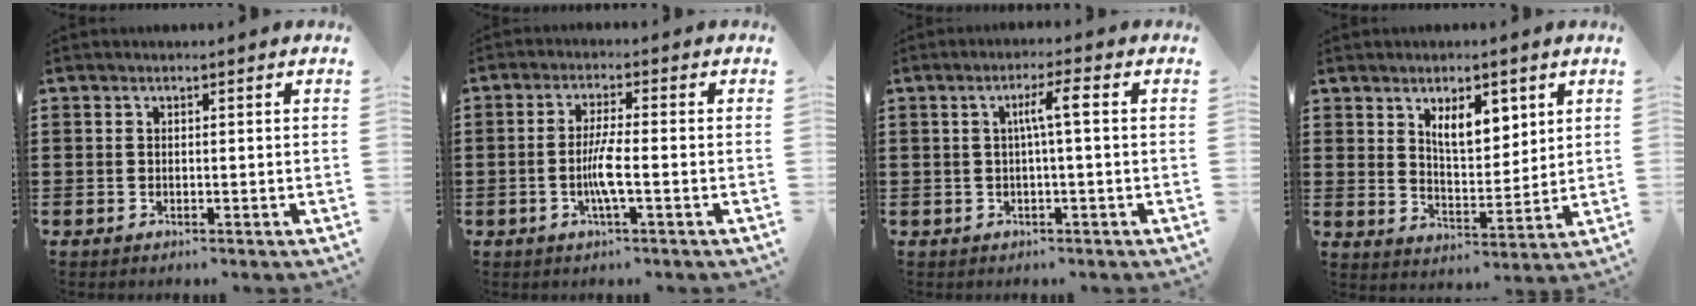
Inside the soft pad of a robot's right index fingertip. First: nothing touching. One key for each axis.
{"total": 4.8, "fx": -1.2, "fy": 0.3, "fz": 4.6, "tx": -0.104, "ty": -0.011, "tz": -0.031}
{"total": 4.0, "fx": 0.3, "fy": 0.0, "fz": 4.0, "tx": -0.074, "ty": 0.003, "tz": -0.001}
{"total": 7.1, "fx": 3.9, "fy": 3.3, "fz": 5.0, "tx": -0.086, "ty": -0.003, "tz": 0.065}